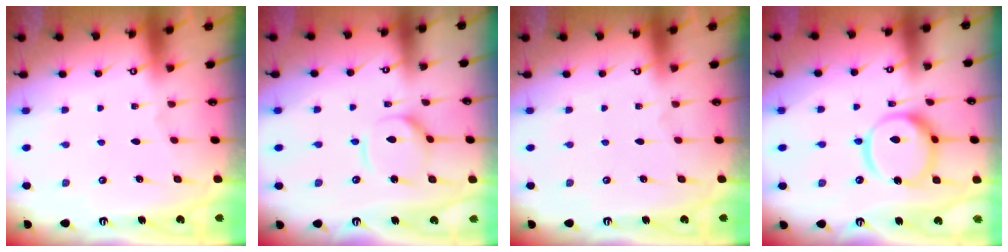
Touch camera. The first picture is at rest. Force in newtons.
{"total": 7.5, "press": 7.5, "slide": 0.5}
{"total": 0.0}
{"total": 15.1, "press": 15.0, "slide": 1.8}